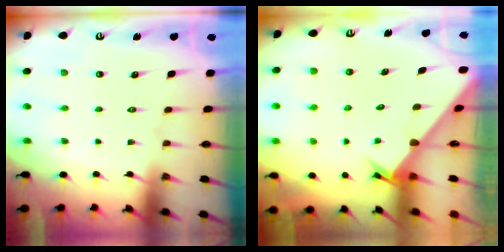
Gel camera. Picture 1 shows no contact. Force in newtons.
{"total": 2.7, "press": 2.6, "slide": 0.3}